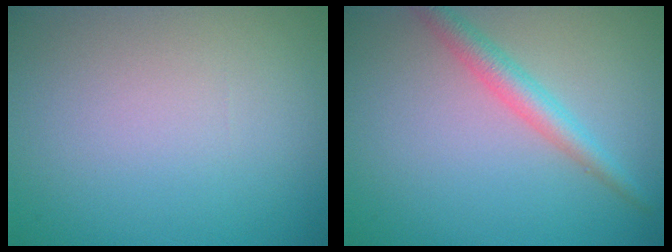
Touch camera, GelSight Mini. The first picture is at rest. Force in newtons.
{"total": 2.8, "press": 2.8, "slide": 0.0}